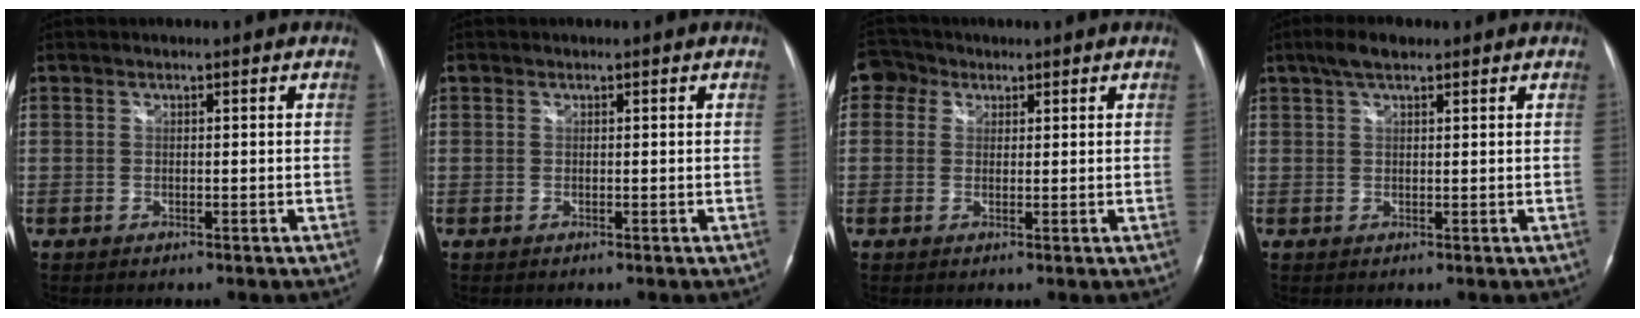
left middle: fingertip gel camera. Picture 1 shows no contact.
{"total": 0.0}
{"total": 3.7, "force": [1.7, 3.2, 0.9], "torque": [-0.021, 0.015, 0.029]}
{"total": 3.8, "force": [2.6, 1.2, 2.4], "torque": [-0.055, 0.015, 0.048]}